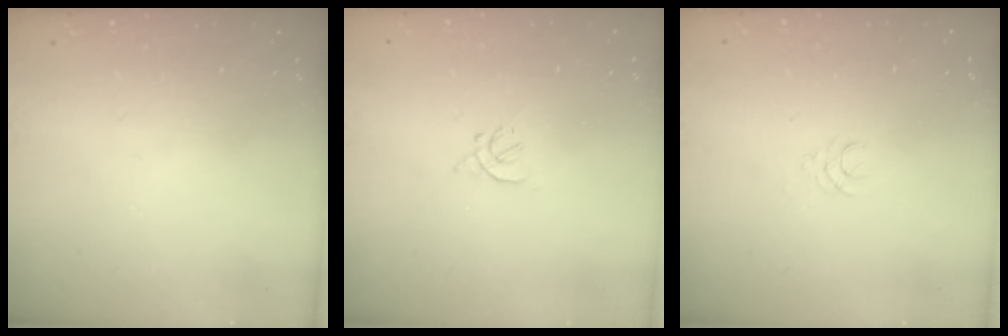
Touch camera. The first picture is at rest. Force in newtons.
{"total": 1.9, "press": 1.8, "slide": 0.5}
{"total": 2.4, "press": 2.4, "slide": 0.3}